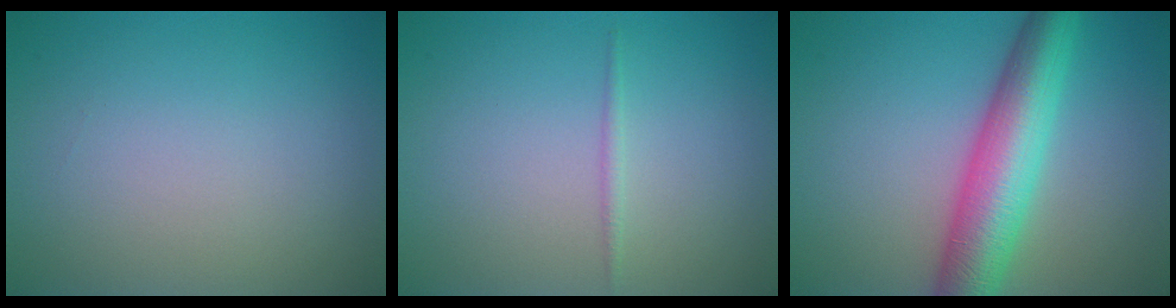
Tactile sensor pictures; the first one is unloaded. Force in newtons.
{"total": 0.7, "press": 0.7, "slide": 0.0}
{"total": 7.9, "press": 7.9, "slide": 0.1}